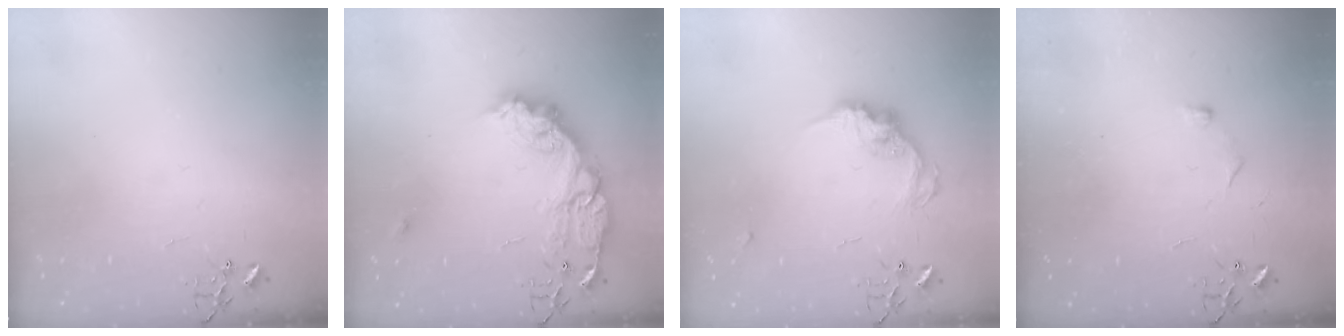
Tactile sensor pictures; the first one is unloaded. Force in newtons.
{"total": 18.7, "press": 18.7, "slide": 1.3}
{"total": 13.5, "press": 13.5, "slide": 0.8}
{"total": 4.3, "press": 4.3, "slide": 0.6}